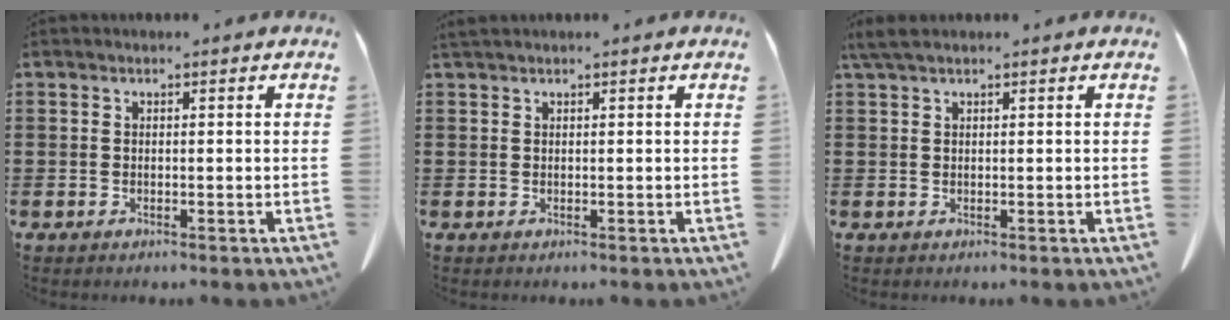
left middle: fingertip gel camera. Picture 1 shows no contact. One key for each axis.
{"total": 0.6, "fx": 0.5, "fy": 0.0, "fz": 0.3, "tx": -0.008, "ty": -0.003, "tz": 0.012}
{"total": 2.0, "fx": 1.4, "fy": 0.3, "fz": 1.4, "tx": -0.032, "ty": 0.000, "tz": 0.026}